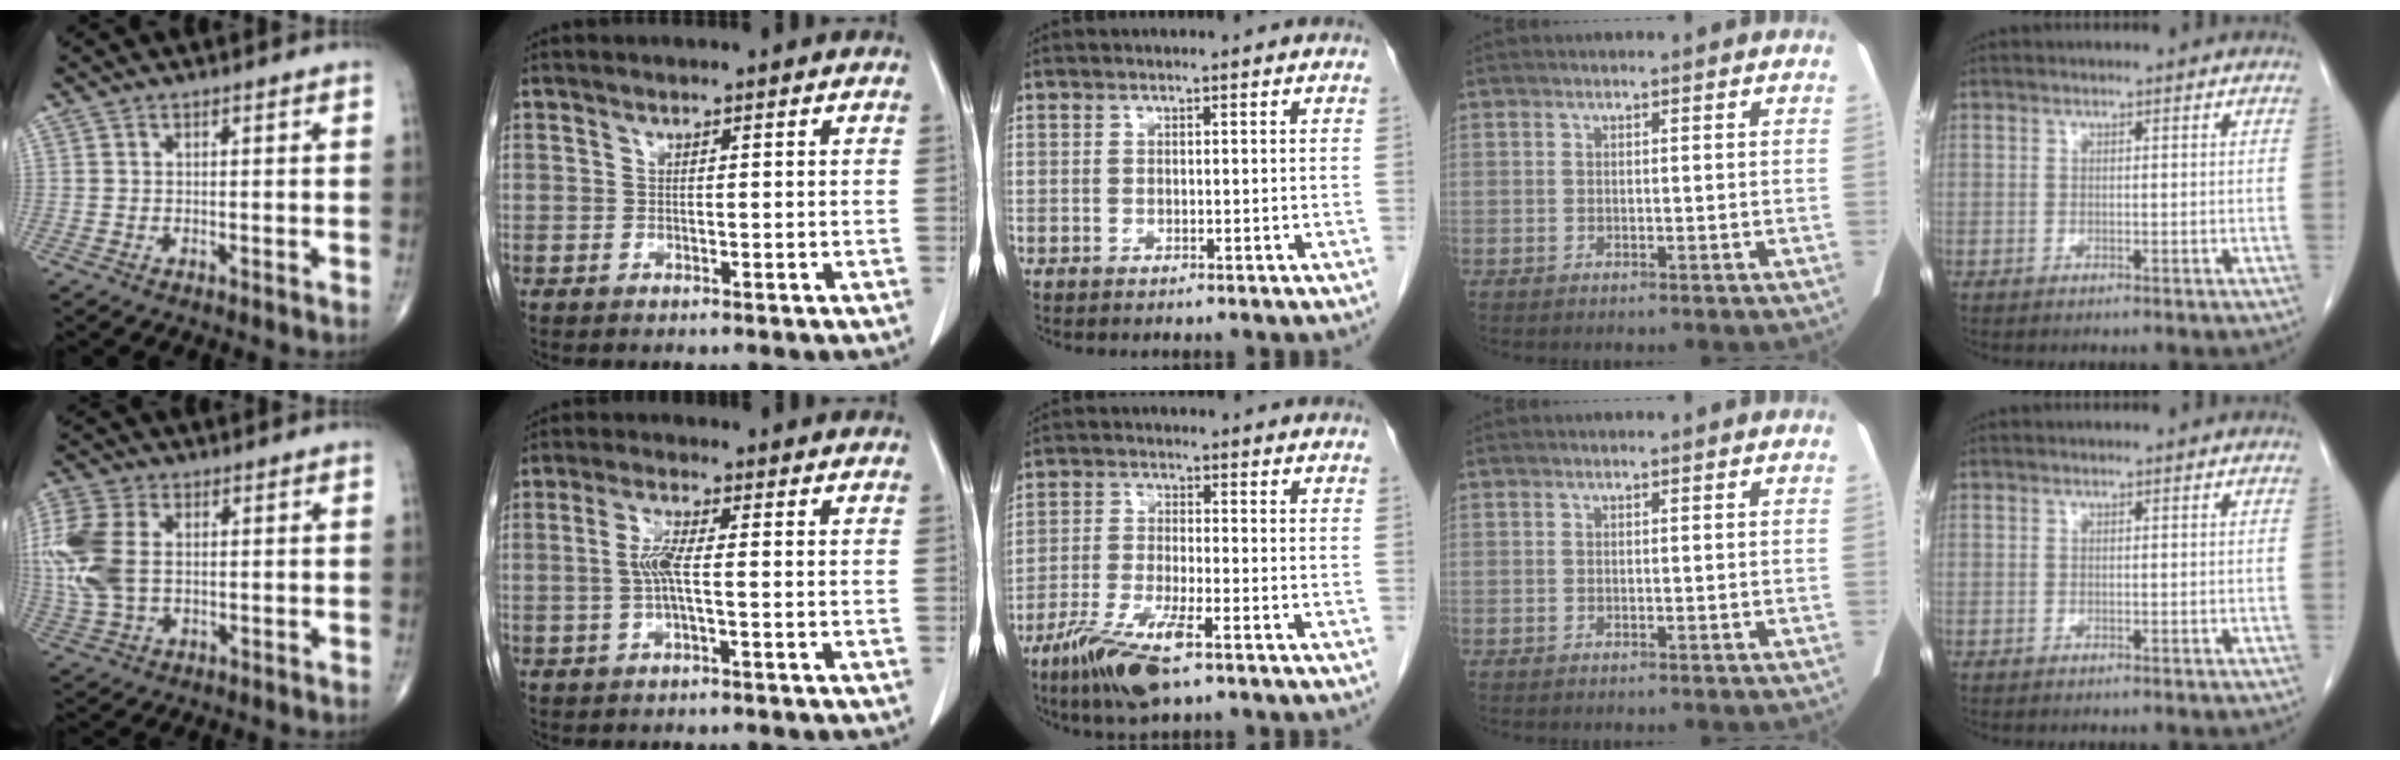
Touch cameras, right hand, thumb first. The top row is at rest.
{"thumb": {"total": 12.6, "force": [1.1, 7.9, 9.7], "torque": [-0.248, 0.008, 0.025]}, "index": {"total": 3.8, "force": [-0.2, 0.5, 3.8], "torque": [-0.082, 0.003, -0.004]}, "middle": {"total": 8.8, "force": [-5.5, 1.4, 6.8], "torque": [-0.139, -0.020, -0.098]}}